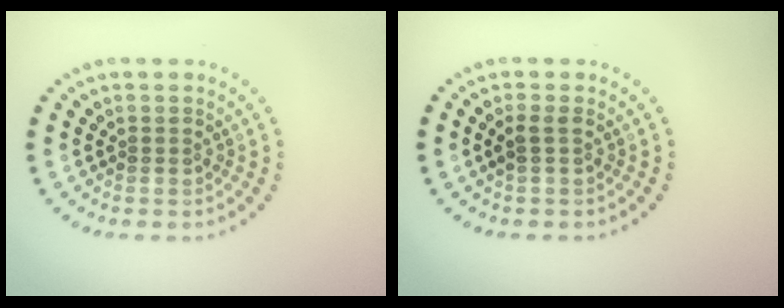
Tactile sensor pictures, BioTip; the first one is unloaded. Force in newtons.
{"total": 1.0, "press": 0.9, "slide": 0.4}